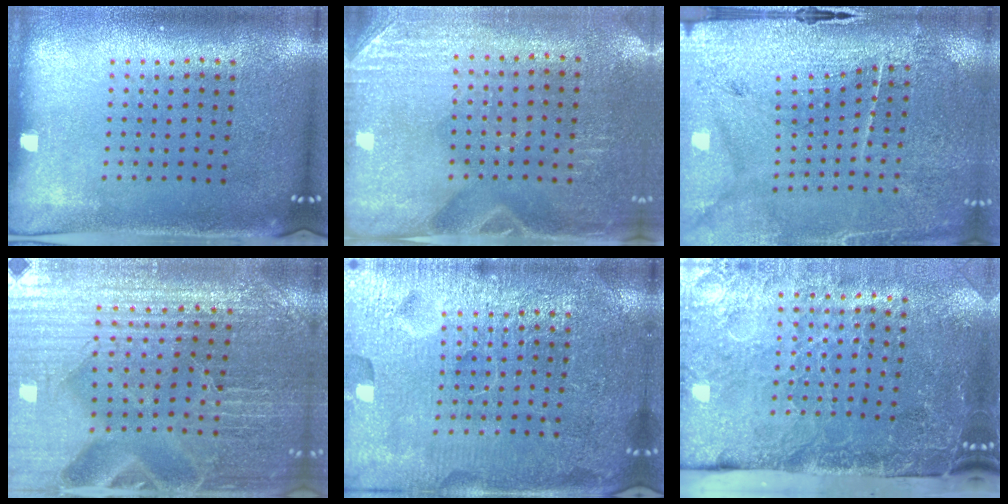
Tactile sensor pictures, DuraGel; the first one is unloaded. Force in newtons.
{"total": 2.8, "press": 2.6, "slide": 1.2}
{"total": 3.3, "press": 3.3, "slide": 0.4}
{"total": 3.9, "press": 3.8, "slide": 0.7}
{"total": 7.2, "press": 7.2, "slide": 1.0}
{"total": 4.8, "press": 3.6, "slide": 3.1}